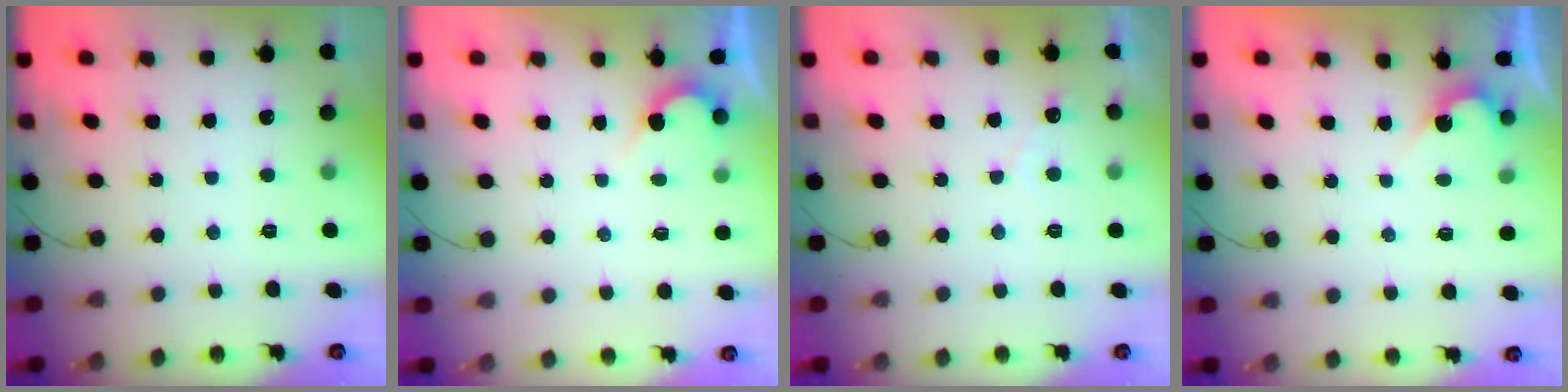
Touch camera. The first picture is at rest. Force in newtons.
{"total": 2.1, "press": 2.1, "slide": 0.1}
{"total": 3.0, "press": 3.0, "slide": 0.1}
{"total": 2.7, "press": 2.7, "slide": 0.1}